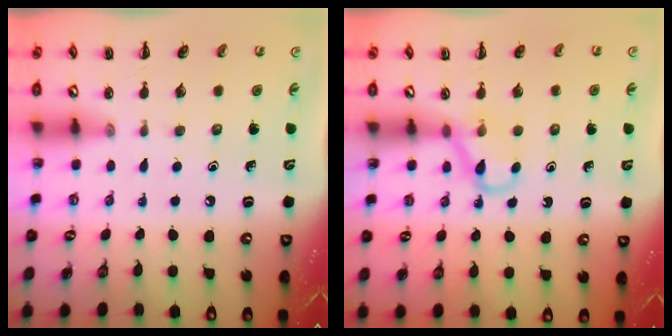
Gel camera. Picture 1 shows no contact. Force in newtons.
{"total": 5.0, "press": 4.8, "slide": 1.2}